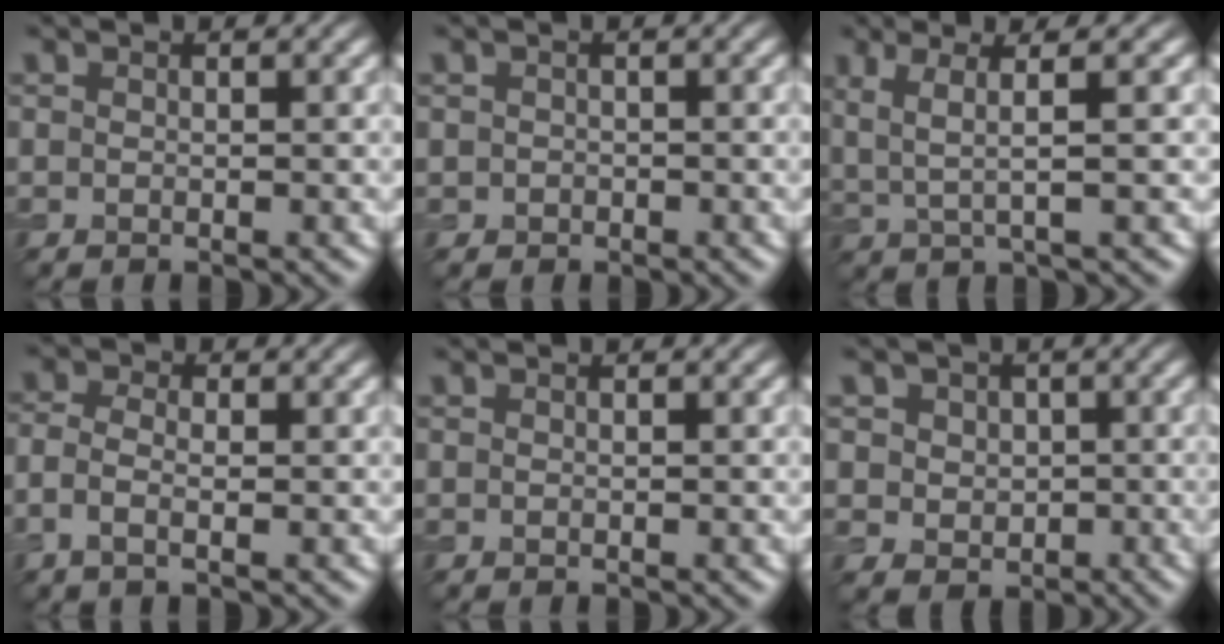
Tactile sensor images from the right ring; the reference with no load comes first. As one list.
[{"total": 0.8, "force": [-0.1, 0.8, 0.0], "torque": [0.008, -0.003, -0.005]}, {"total": 3.6, "force": [1.3, 0.6, 3.3], "torque": [-0.074, 0.001, 0.027]}, {"total": 2.3, "force": [-0.7, 1.1, 1.8], "torque": [-0.049, -0.002, -0.017]}, {"total": 0.0}, {"total": 4.1, "force": [0.9, 3.7, 1.6], "torque": [-0.024, 0.010, 0.005]}]